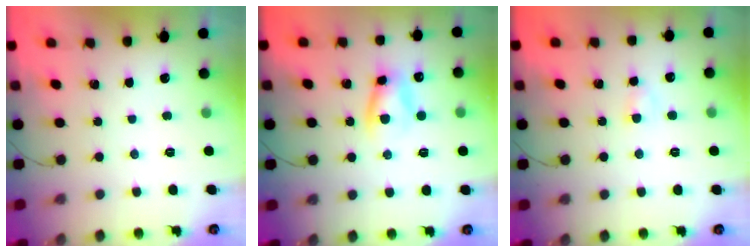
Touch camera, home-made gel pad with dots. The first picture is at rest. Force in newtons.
{"total": 8.0, "press": 7.8, "slide": 1.4}
{"total": 2.4, "press": 2.3, "slide": 0.9}